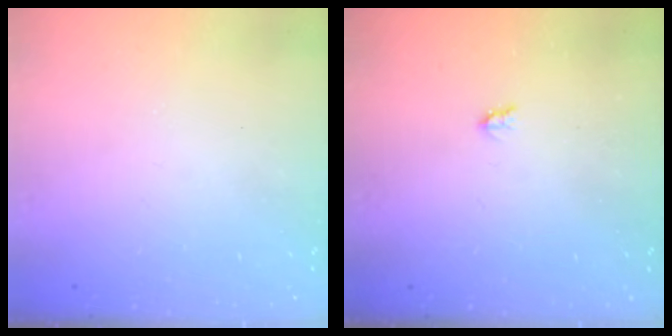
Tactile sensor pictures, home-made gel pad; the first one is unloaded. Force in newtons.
{"total": 1.7, "press": 1.6, "slide": 0.3}